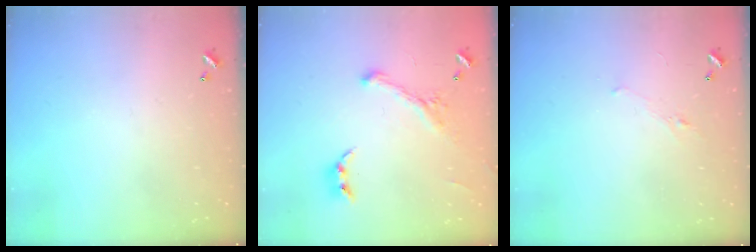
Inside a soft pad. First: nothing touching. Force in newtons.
{"total": 1.1, "press": 0.6, "slide": 0.9}
{"total": 0.7, "press": 0.2, "slide": 0.7}